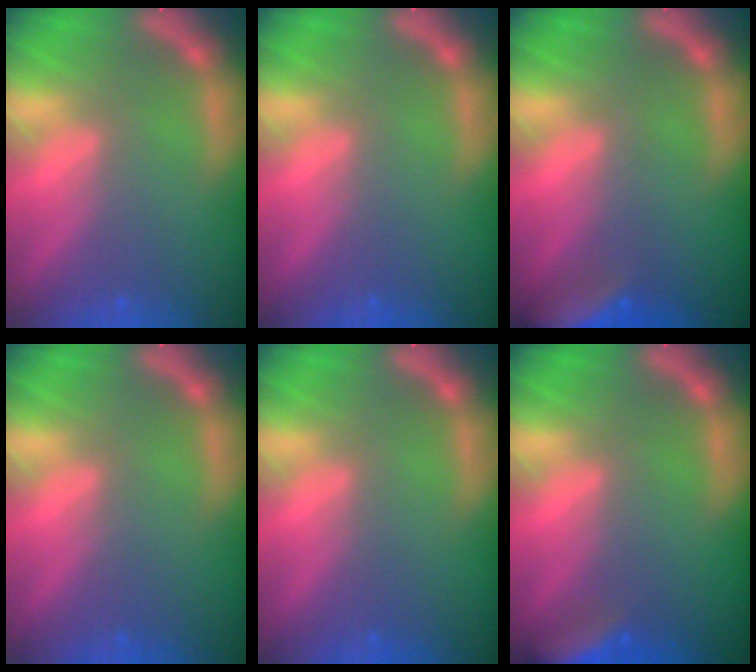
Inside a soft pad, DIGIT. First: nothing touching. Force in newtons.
{"total": 0.0}
{"total": 7.0}
{"total": 0.0}
{"total": 0.0}
{"total": 5.5}